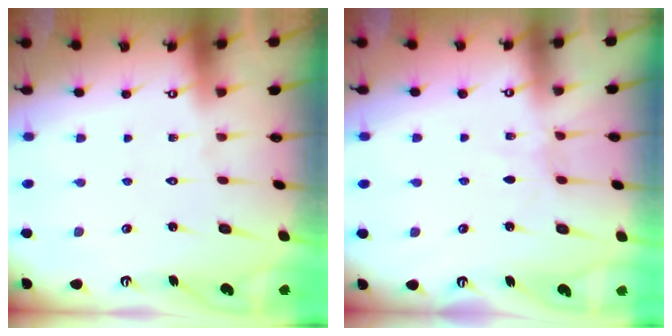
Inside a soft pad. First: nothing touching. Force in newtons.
{"total": 2.9, "press": 2.8, "slide": 0.4}